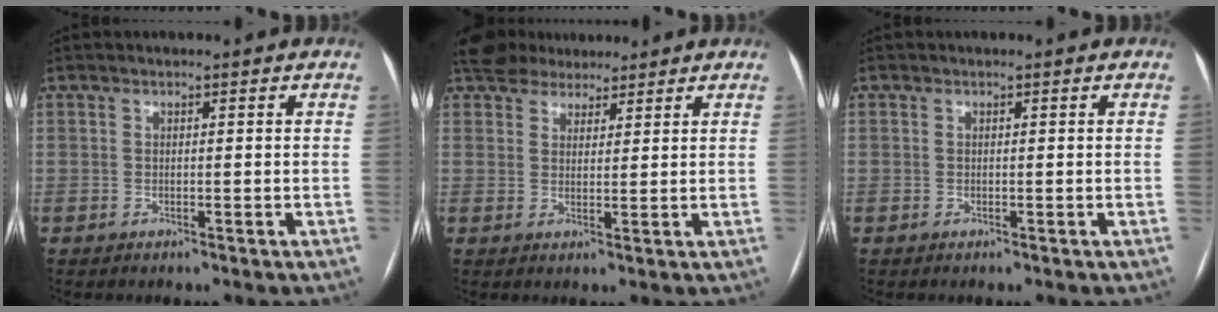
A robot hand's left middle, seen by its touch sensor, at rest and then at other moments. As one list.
[{"total": 7.1, "force": [6.0, 3.2, 1.9], "torque": [-0.029, 0.030, 0.101]}, {"total": 0.0}]